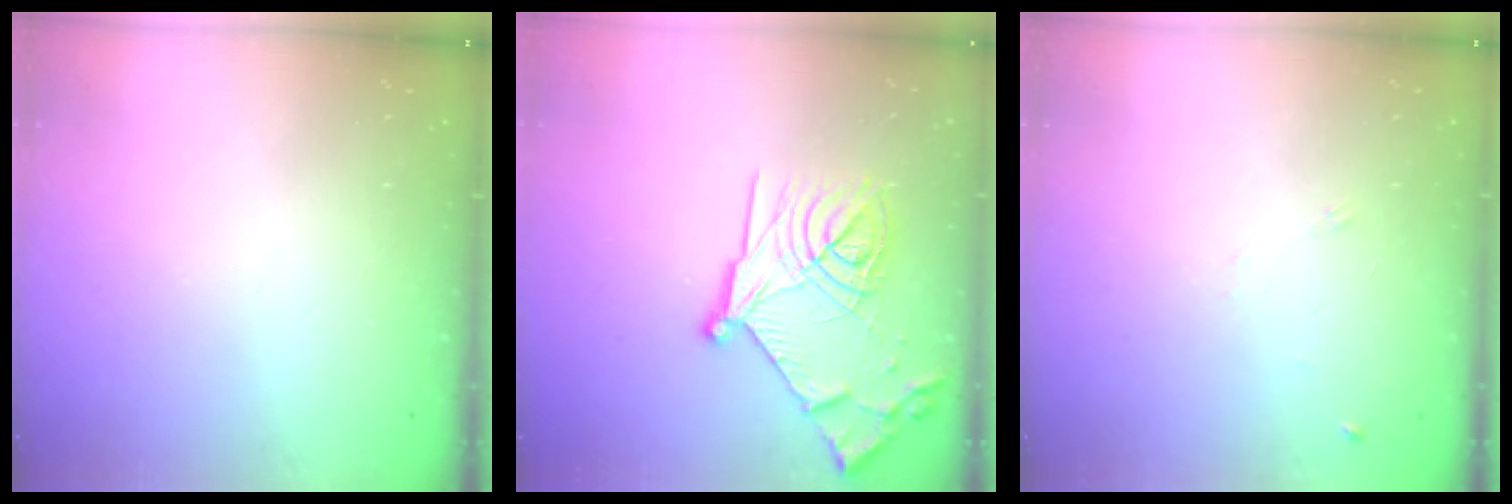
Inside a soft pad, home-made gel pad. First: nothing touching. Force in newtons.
{"total": 21.2, "press": 21.2, "slide": 1.8}
{"total": 5.7, "press": 5.6, "slide": 0.7}